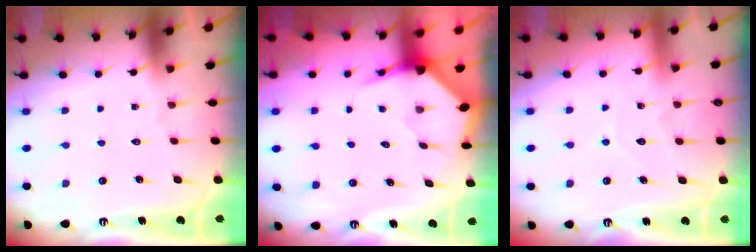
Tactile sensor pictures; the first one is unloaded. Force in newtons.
{"total": 3.5, "press": 3.5, "slide": 0.4}
{"total": 5.5, "press": 5.5, "slide": 0.4}